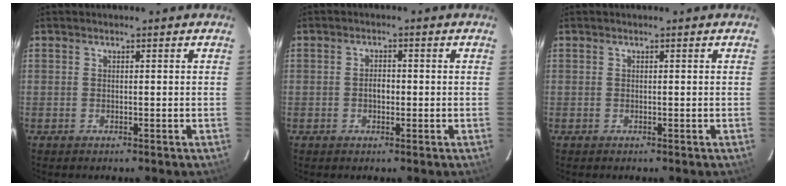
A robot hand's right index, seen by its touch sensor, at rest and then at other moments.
{"total": 2.0, "force": [-0.3, 1.3, 1.5], "torque": [-0.028, 0.006, -0.007]}
{"total": 0.0}